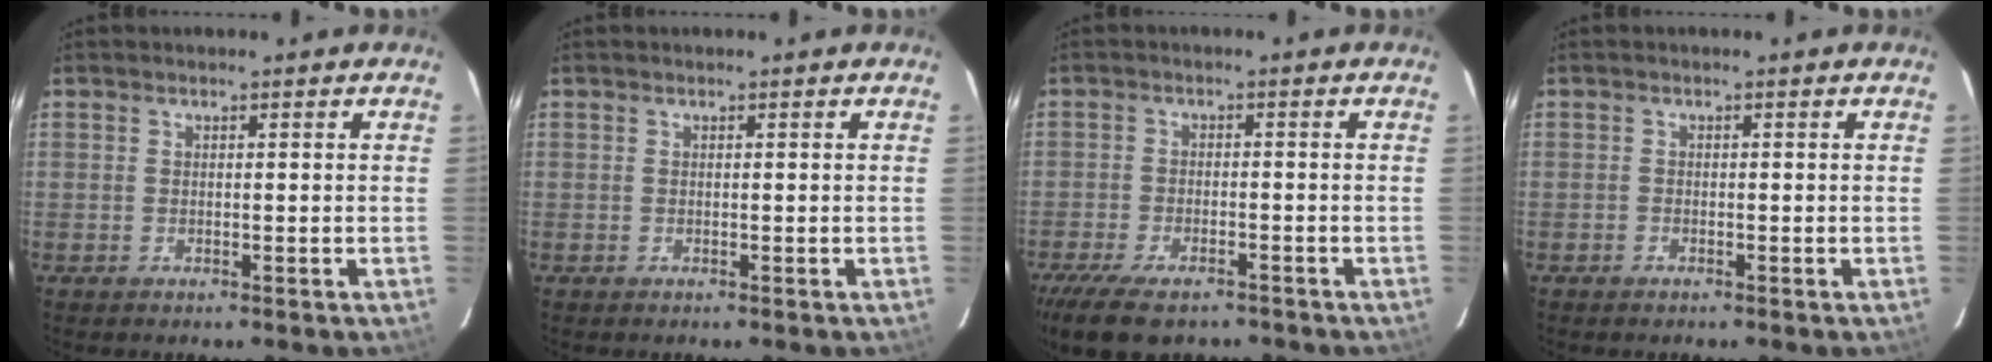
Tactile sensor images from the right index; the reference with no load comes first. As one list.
[{"total": 0.0}, {"total": 12.0, "force": [-9.1, 4.7, 6.3], "torque": [-0.154, -0.036, -0.157]}, {"total": 0.7, "force": [-0.6, 0.4, 0.0], "torque": [-0.001, 0.001, -0.013]}]